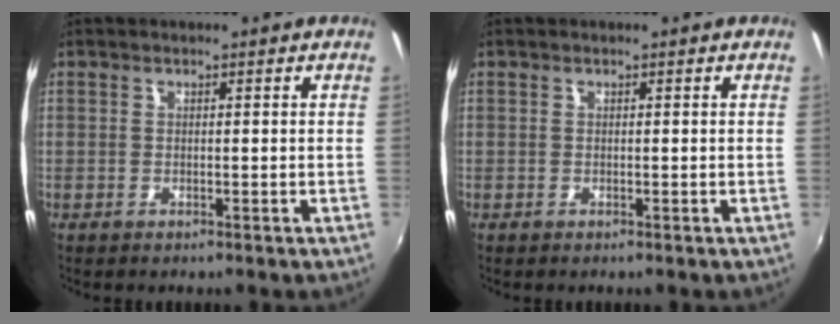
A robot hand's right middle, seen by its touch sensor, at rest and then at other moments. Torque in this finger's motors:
{"motor_torque": [0.01, 0.00, -0.01, 0.00]}